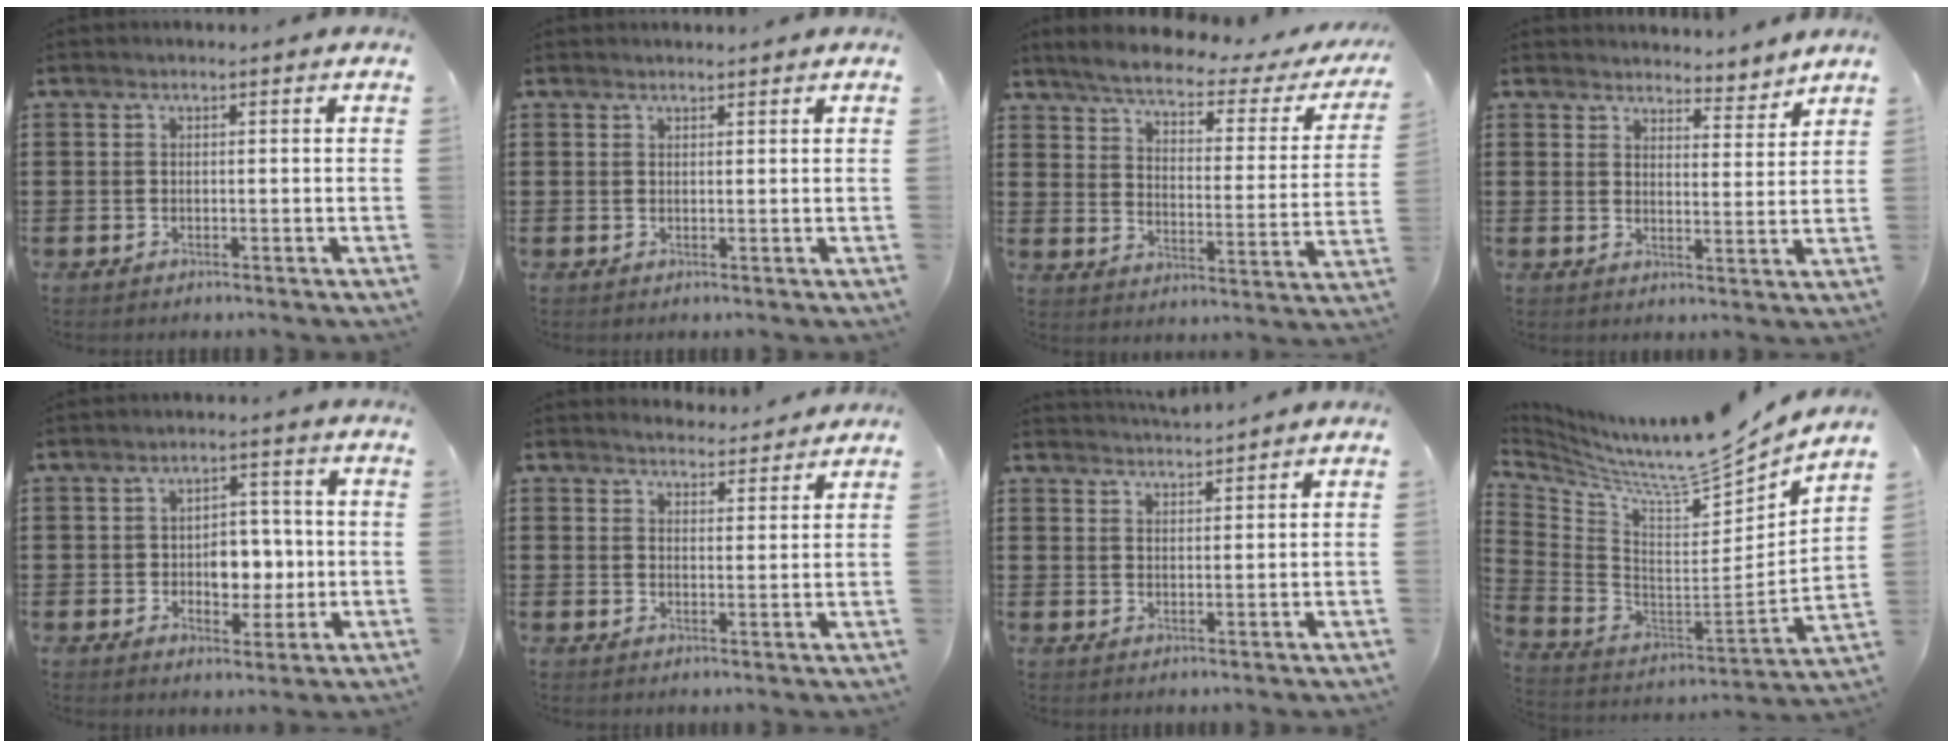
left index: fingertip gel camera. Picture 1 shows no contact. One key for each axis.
{"total": 0.9, "fx": 0.9, "fy": 0.1, "fz": 0.1, "tx": -0.005, "ty": -0.001, "tz": 0.018}
{"total": 4.6, "fx": 3.8, "fy": 0.5, "fz": 2.6, "tx": -0.073, "ty": -0.026, "tz": 0.057}
{"total": 3.7, "fx": 3.7, "fy": 0.4, "fz": 0.3, "tx": -0.016, "ty": -0.024, "tz": 0.064}
{"total": 5.7, "fx": -0.4, "fy": 4.1, "fz": 3.9, "tx": -0.052, "ty": -0.001, "tz": -0.017}
{"total": 3.3, "fx": 3.3, "fy": 0.2, "fz": 0.1, "tx": -0.013, "ty": -0.013, "tz": 0.060}
{"total": 2.7, "fx": 2.7, "fy": -0.2, "fz": 0.0, "tx": -0.007, "ty": -0.009, "tz": 0.050}
{"total": 8.6, "fx": 7.9, "fy": 0.2, "fz": 3.4, "tx": -0.089, "ty": -0.078, "tz": 0.124}